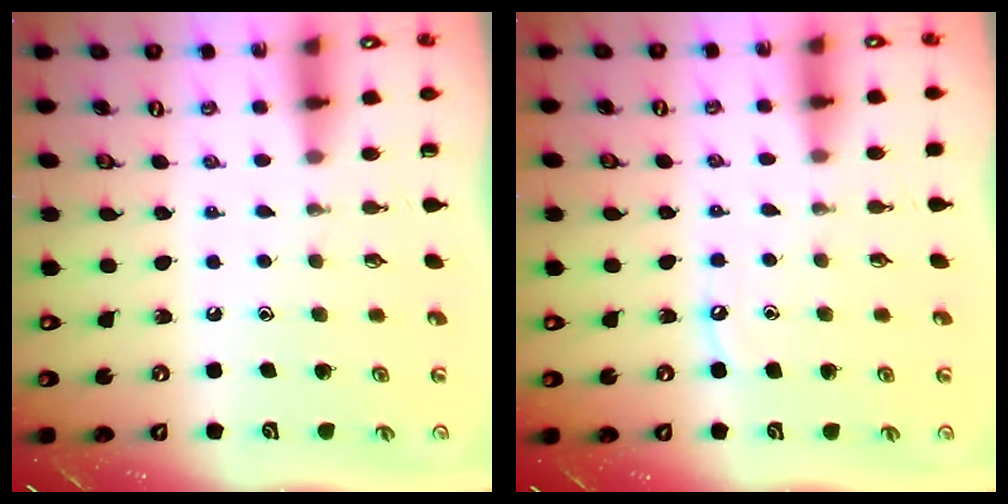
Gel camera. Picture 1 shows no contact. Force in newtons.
{"total": 4.7, "press": 4.7, "slide": 0.7}